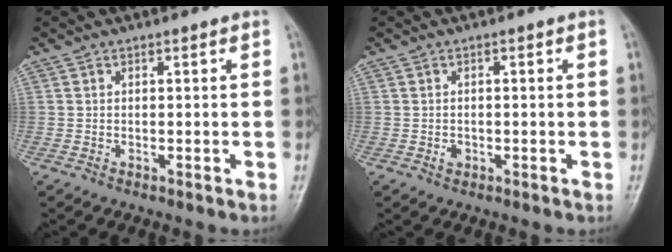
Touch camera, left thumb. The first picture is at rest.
{"total": 1.4, "force": [-0.5, 1.1, 0.7], "torque": [-0.004, 0.003, -0.008]}